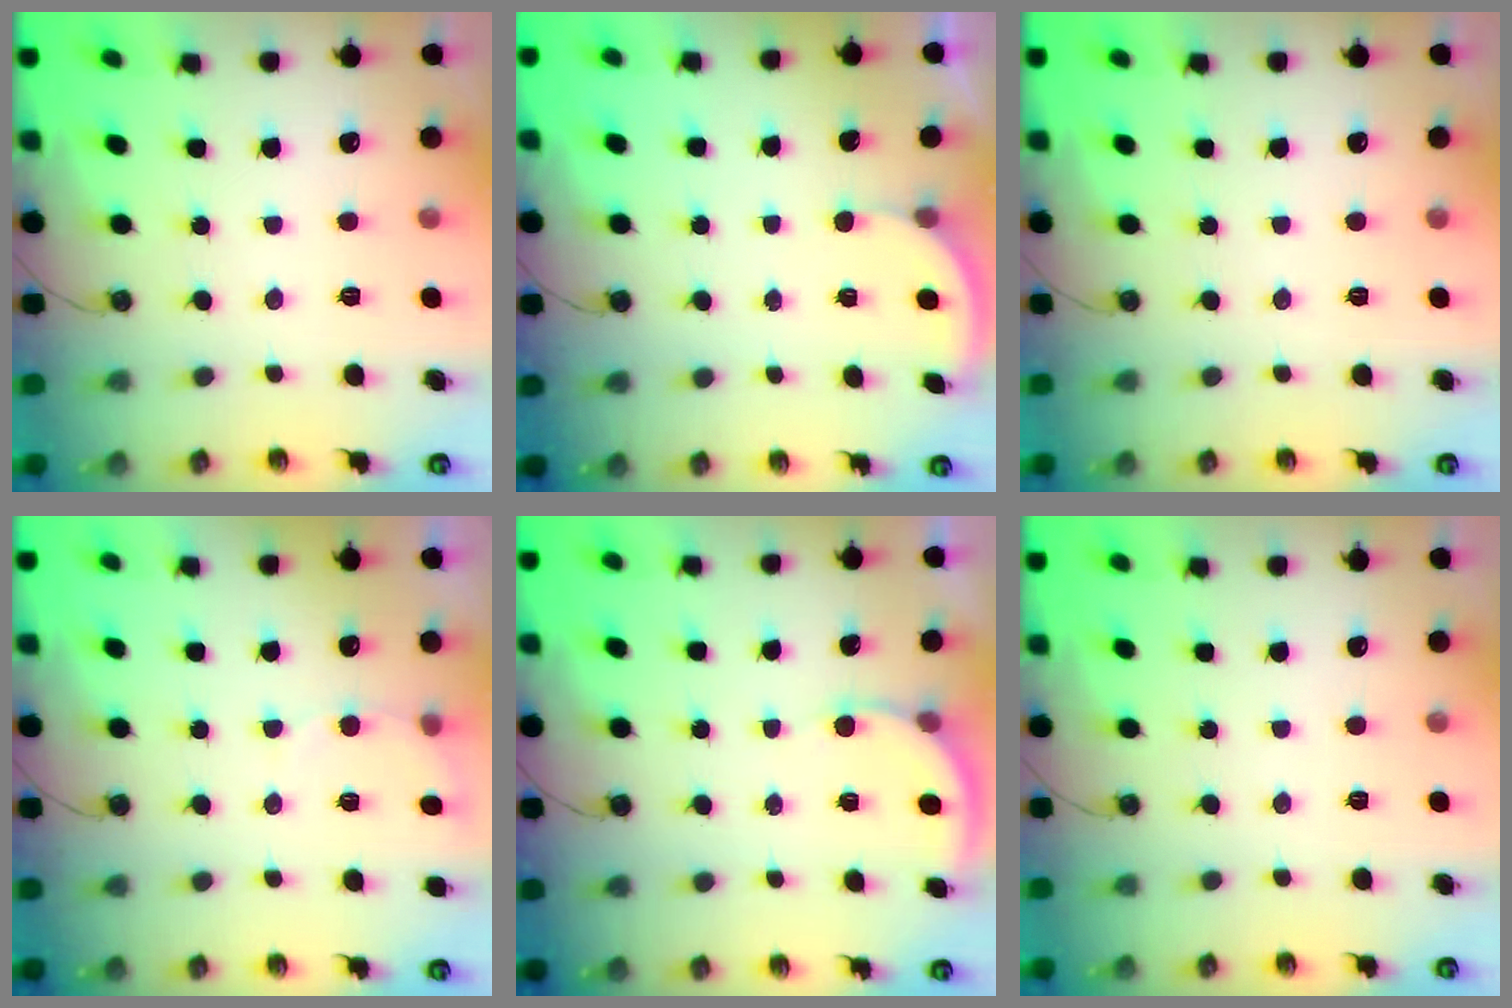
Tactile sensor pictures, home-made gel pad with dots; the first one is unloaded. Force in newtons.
{"total": 1.6, "press": 1.6, "slide": 0.3}
{"total": 0.0}
{"total": 5.6, "press": 5.5, "slide": 1.4}
{"total": 4.3, "press": 4.3, "slide": 0.4}
{"total": 0.0}